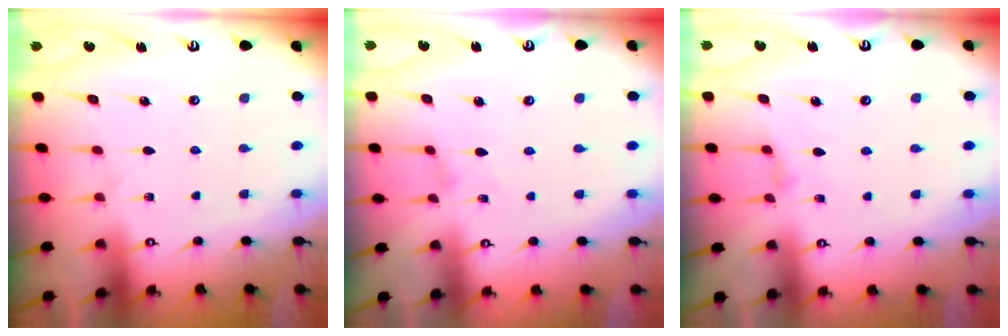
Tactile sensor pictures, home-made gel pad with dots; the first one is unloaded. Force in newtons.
{"total": 0.0}
{"total": 4.4, "press": 4.4, "slide": 0.6}